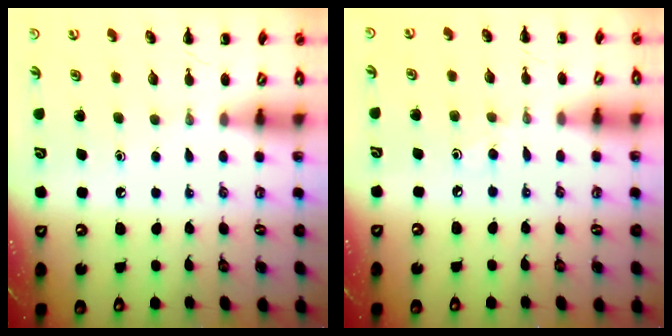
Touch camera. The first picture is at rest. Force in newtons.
{"total": 3.8, "press": 3.6, "slide": 1.2}